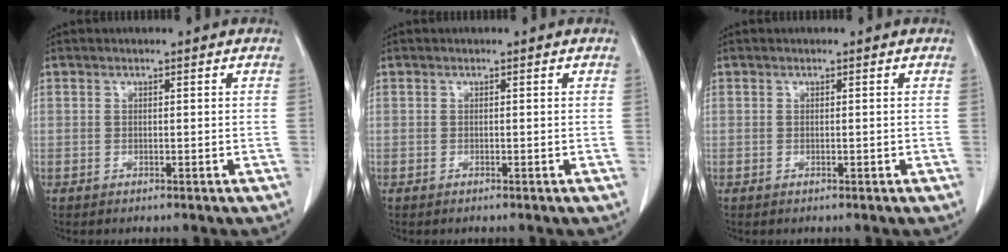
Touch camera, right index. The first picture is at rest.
{"total": 0.0}
{"total": 0.0}